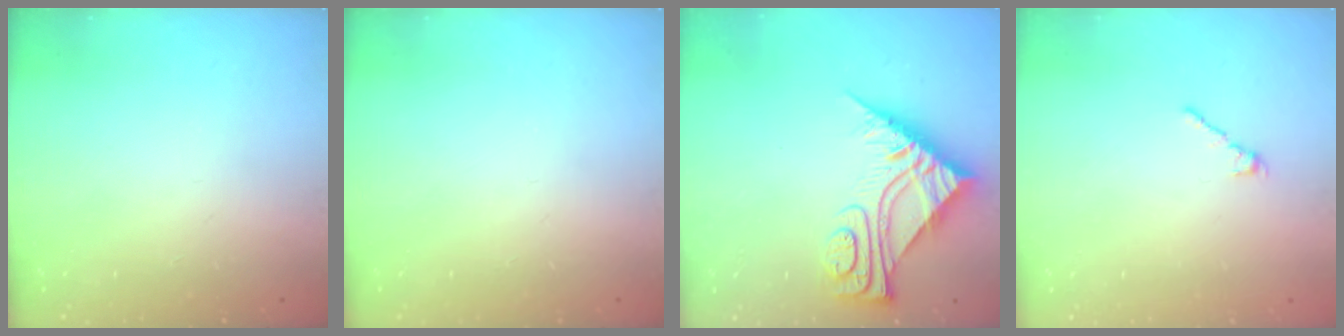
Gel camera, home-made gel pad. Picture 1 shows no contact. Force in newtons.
{"total": 0.0}
{"total": 11.4, "press": 11.4, "slide": 1.1}
{"total": 1.7, "press": 1.5, "slide": 0.6}